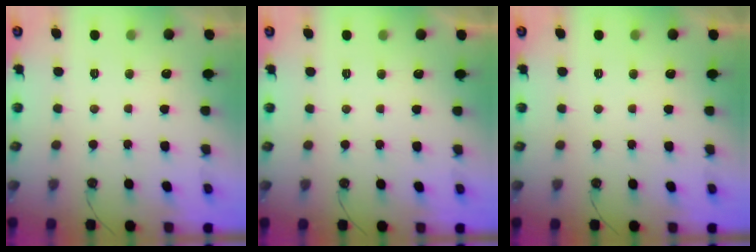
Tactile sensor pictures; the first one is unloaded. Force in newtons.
{"total": 0.6, "press": 0.5, "slide": 0.2}
{"total": 0.0}